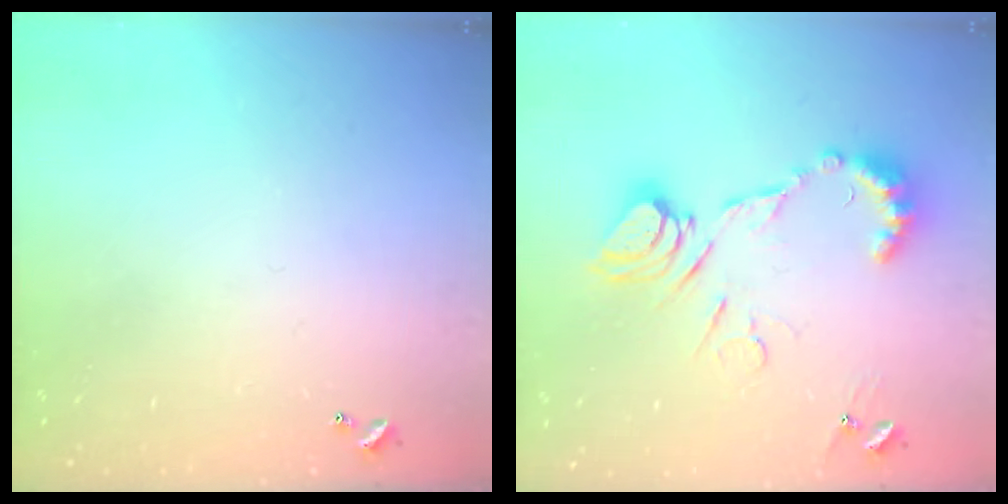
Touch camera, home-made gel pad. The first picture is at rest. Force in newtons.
{"total": 13.4, "press": 13.3, "slide": 1.4}